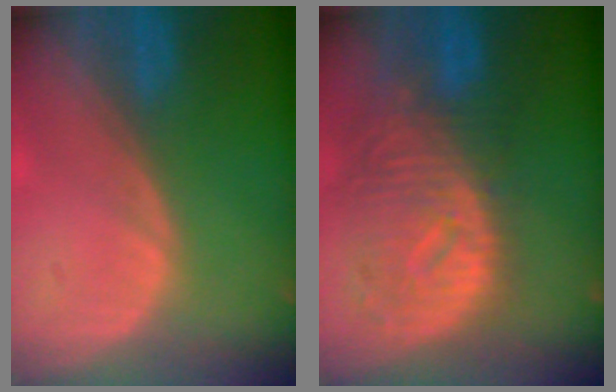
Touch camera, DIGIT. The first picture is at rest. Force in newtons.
{"total": 11.4, "press": 9.9, "slide": 5.6}